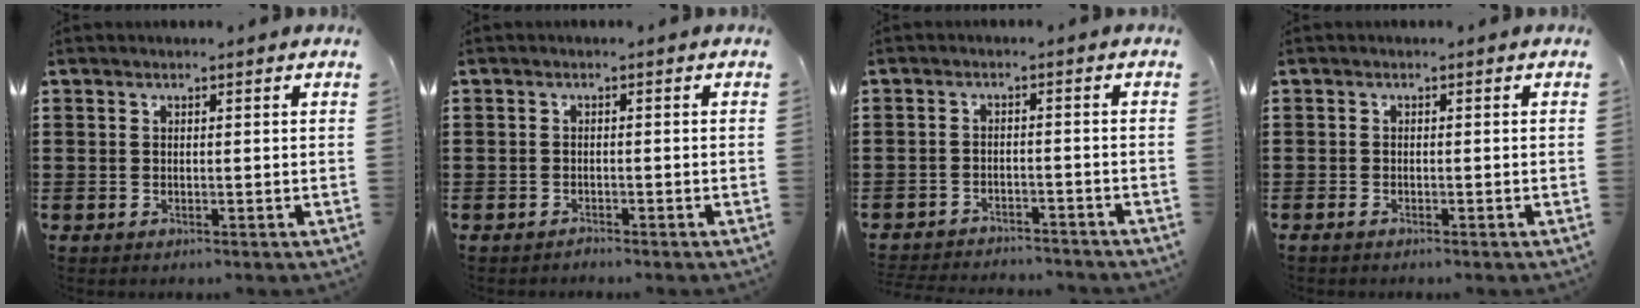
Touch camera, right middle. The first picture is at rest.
{"total": 0.8, "force": [-0.8, 0.2, 0.0], "torque": [-0.002, 0.001, -0.017]}
{"total": 2.9, "force": [-2.9, 0.2, 0.0], "torque": [-0.006, -0.001, -0.062]}
{"total": 0.5, "force": [-0.4, 0.1, 0.3], "torque": [-0.007, -0.003, -0.008]}